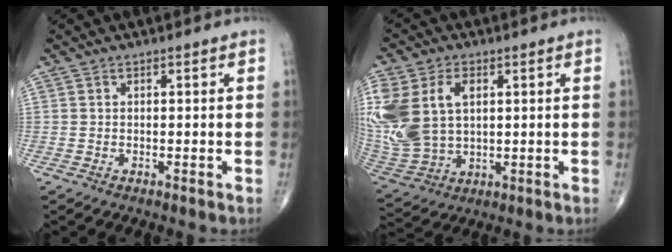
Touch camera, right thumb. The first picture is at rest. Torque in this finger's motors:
{"motor_torque": [1.11, 2.09, 1.40, 0.48, 0.20]}